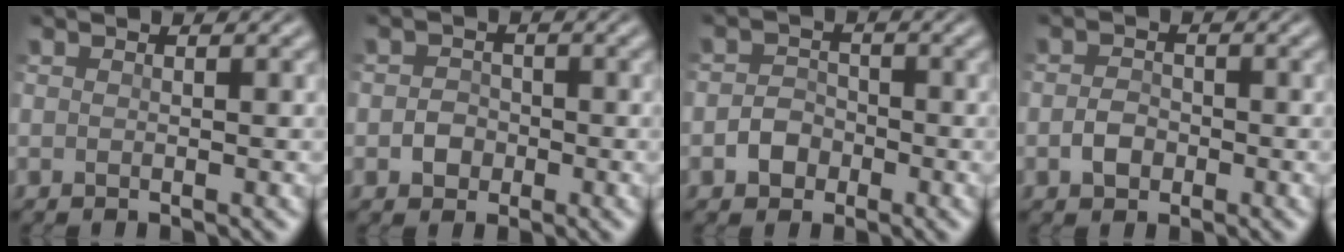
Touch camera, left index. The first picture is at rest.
{"total": 1.7, "force": [-0.3, 1.6, 0.5], "torque": [0.004, 0.005, -0.013]}
{"total": 2.0, "force": [-0.7, 1.8, 0.6], "torque": [-0.007, 0.009, -0.018]}
{"total": 1.6, "force": [-0.4, 1.3, 0.7], "torque": [-0.014, 0.006, -0.012]}